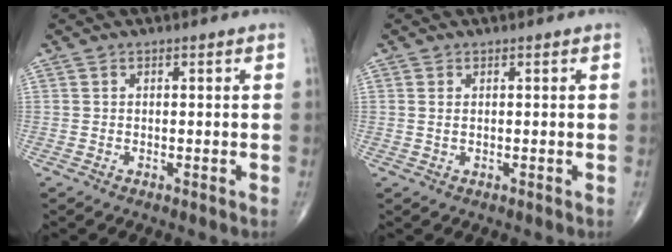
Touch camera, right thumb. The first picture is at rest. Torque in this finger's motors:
{"motor_torque": [-0.04, 0.05, -0.39, -0.20, 0.00]}